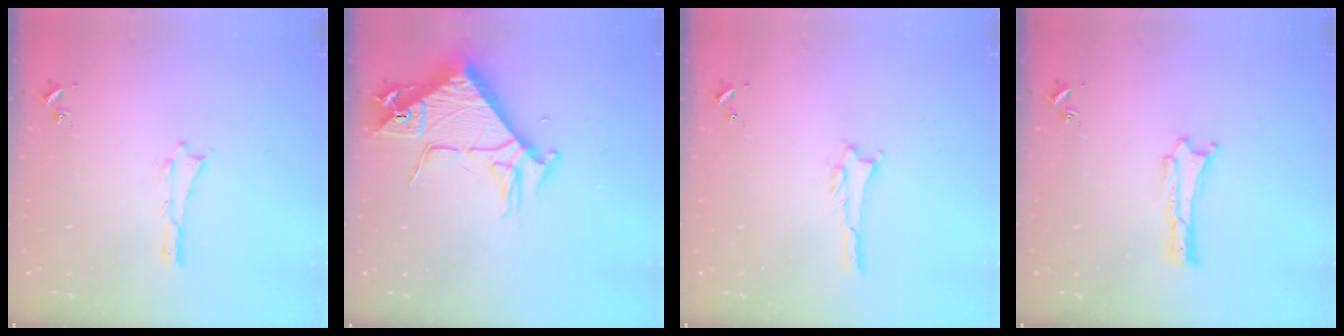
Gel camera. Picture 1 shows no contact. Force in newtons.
{"total": 7.9, "press": 7.8, "slide": 1.0}
{"total": 0.5, "press": 0.5, "slide": 0.1}
{"total": 0.0}